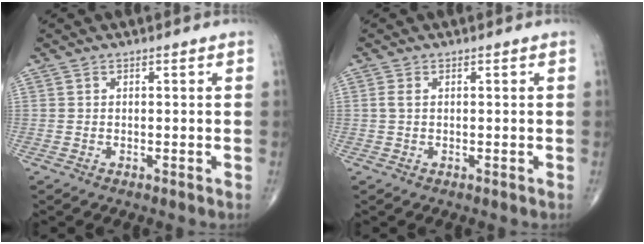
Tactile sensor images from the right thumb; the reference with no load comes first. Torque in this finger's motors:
{"motor_torque": [0.00, 0.00, 0.01, 0.00, 0.00]}